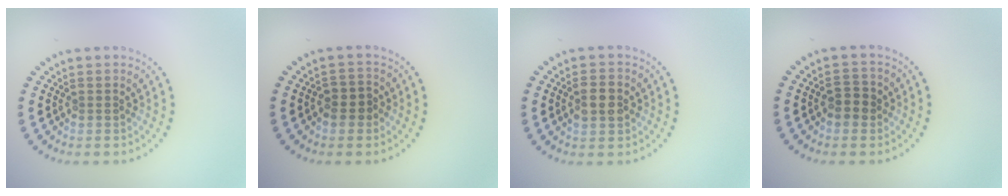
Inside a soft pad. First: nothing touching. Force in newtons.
{"total": 2.0, "press": 1.8, "slide": 0.7}
{"total": 2.9, "press": 2.9, "slide": 0.1}
{"total": 2.4, "press": 2.3, "slide": 0.6}